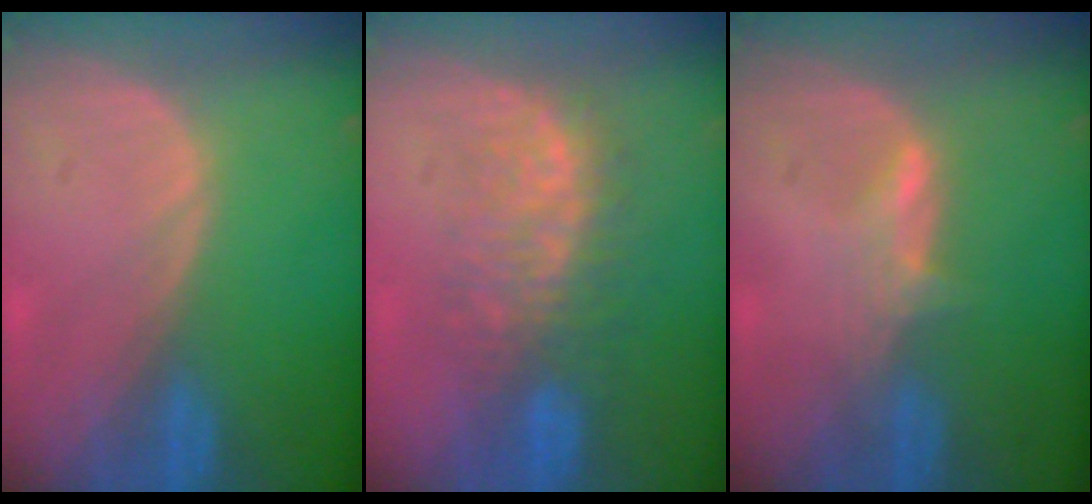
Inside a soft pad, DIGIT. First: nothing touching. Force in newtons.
{"total": 7.8, "press": 7.7, "slide": 1.3}
{"total": 2.6, "press": 2.5, "slide": 0.3}